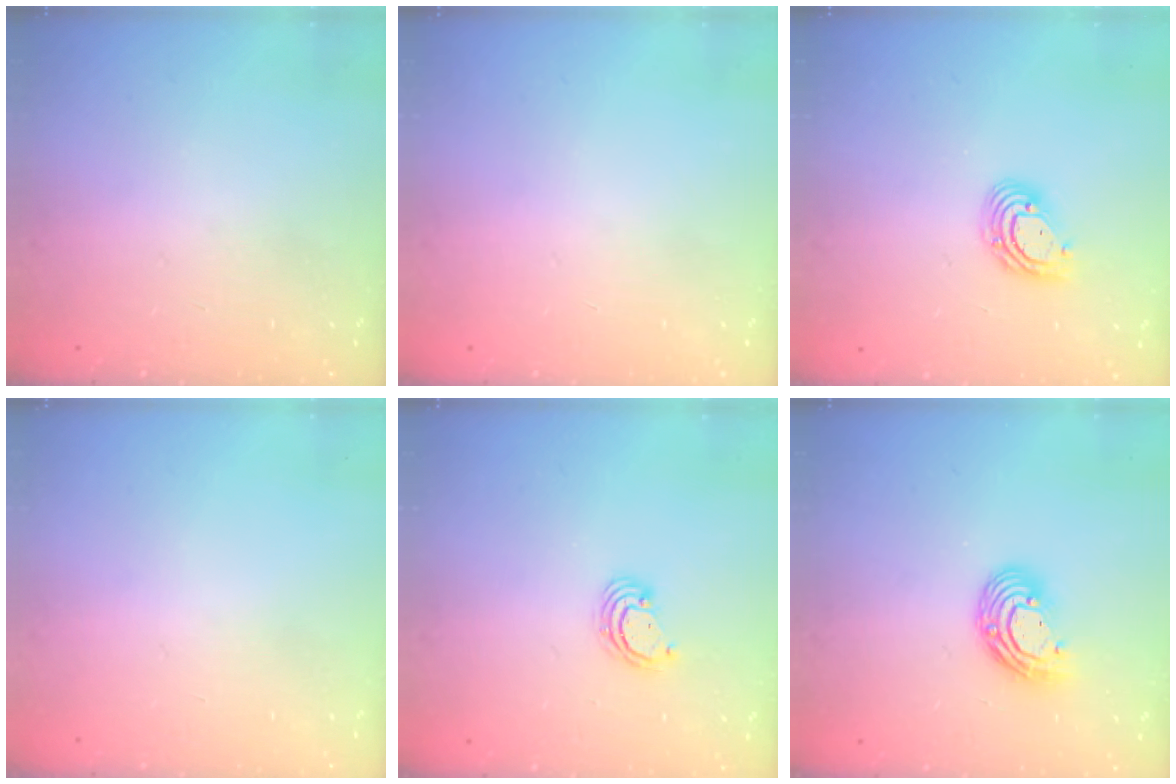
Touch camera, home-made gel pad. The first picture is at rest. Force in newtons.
{"total": 0.0}
{"total": 8.0, "press": 7.8, "slide": 1.5}
{"total": 0.0}
{"total": 3.3, "press": 3.3, "slide": 0.4}
{"total": 9.8, "press": 9.8, "slide": 0.6}